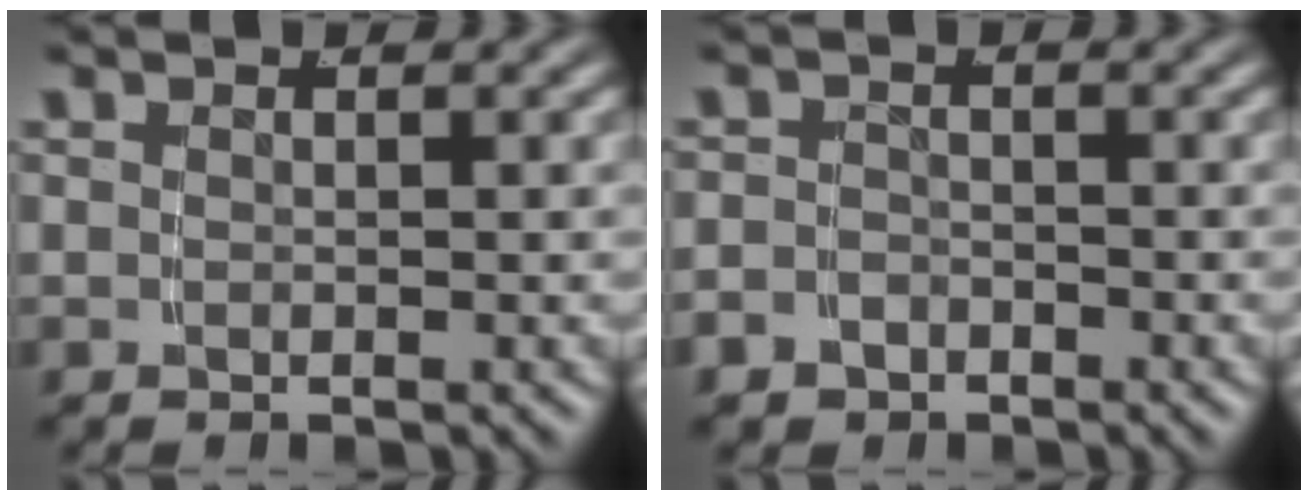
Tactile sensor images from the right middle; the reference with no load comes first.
{"total": 2.4, "force": [-1.9, 1.6, 0.2], "torque": [-0.008, -0.016, -0.028]}